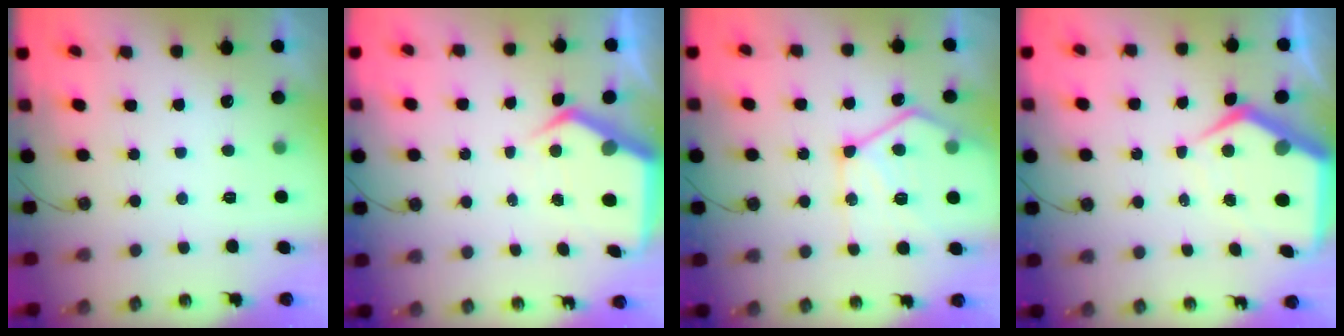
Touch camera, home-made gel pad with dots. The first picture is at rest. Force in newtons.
{"total": 6.7, "press": 6.7, "slide": 0.5}
{"total": 15.5, "press": 15.4, "slide": 1.8}
{"total": 10.2, "press": 10.1, "slide": 1.1}